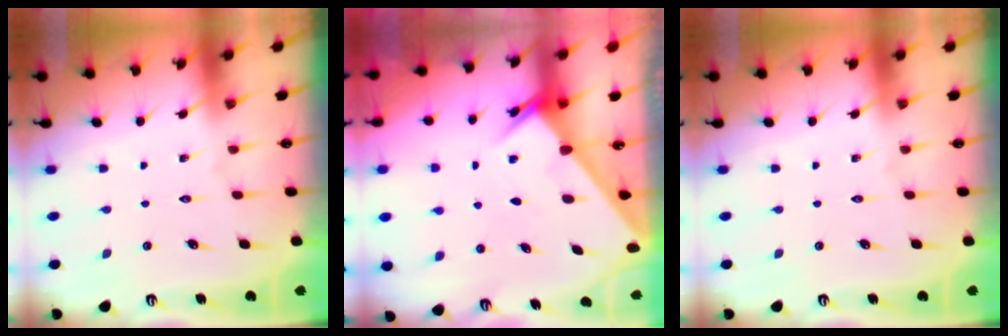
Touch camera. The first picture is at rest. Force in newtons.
{"total": 2.1, "press": 2.1, "slide": 0.1}
{"total": 0.0}